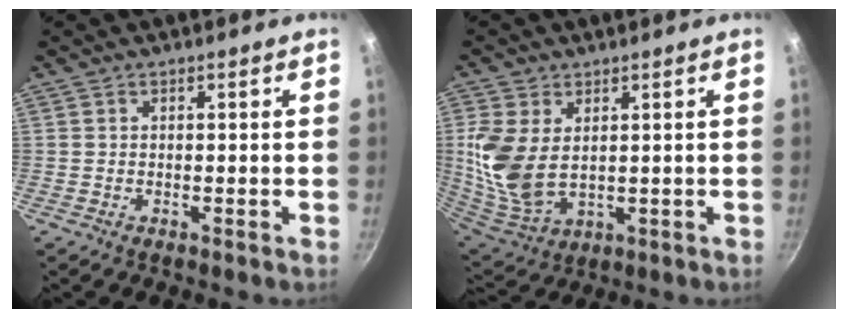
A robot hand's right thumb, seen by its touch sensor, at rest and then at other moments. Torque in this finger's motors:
{"motor_torque": [0.13, 0.15, 1.06, -0.05, 0.17]}